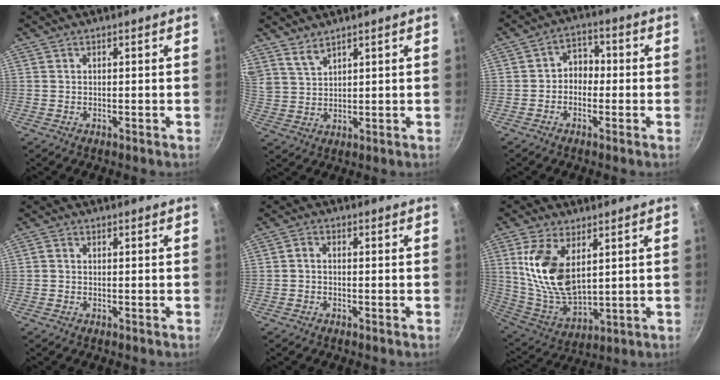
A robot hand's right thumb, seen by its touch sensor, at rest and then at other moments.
{"total": 4.1, "force": [3.4, 1.5, 1.7], "torque": [-0.032, -0.015, 0.076]}
{"total": 5.2, "force": [-0.7, 4.2, 2.9], "torque": [-0.005, 0.021, -0.024]}
{"total": 0.7, "force": [-0.2, 0.6, 0.4], "torque": [-0.007, 0.004, -0.004]}
{"total": 1.6, "force": [-0.7, 1.0, 1.0], "torque": [-0.021, 0.011, -0.018]}
{"total": 15.3, "force": [4.6, 8.2, 12.1], "torque": [-0.228, -0.036, 0.102]}